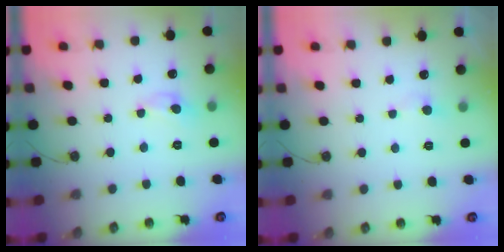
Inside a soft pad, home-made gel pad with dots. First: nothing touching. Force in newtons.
{"total": 1.9, "press": 1.7, "slide": 0.7}